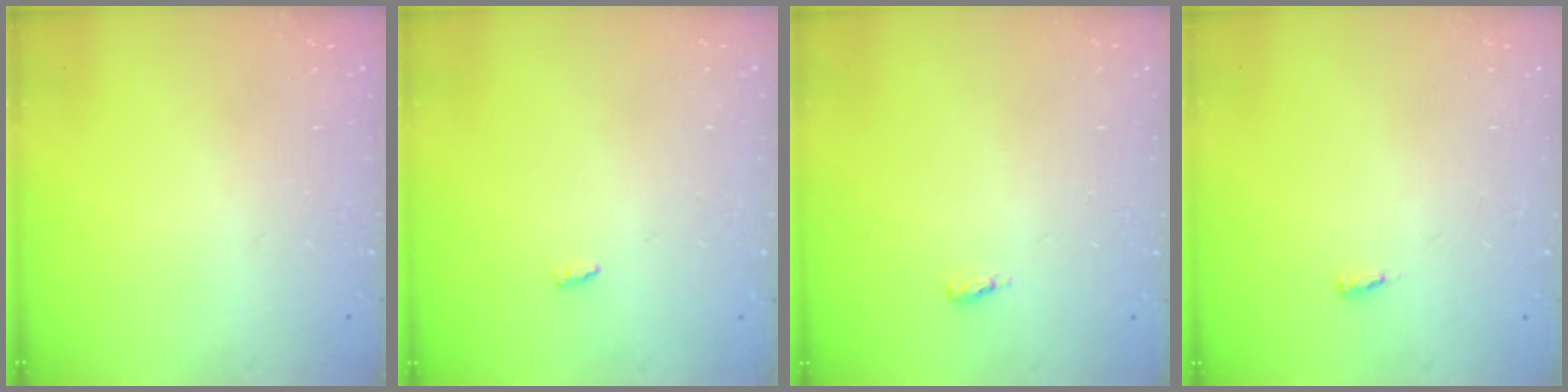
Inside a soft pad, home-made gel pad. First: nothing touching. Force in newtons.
{"total": 2.7, "press": 2.7, "slide": 0.2}
{"total": 3.7, "press": 3.6, "slide": 1.0}
{"total": 2.6, "press": 2.4, "slide": 1.0}